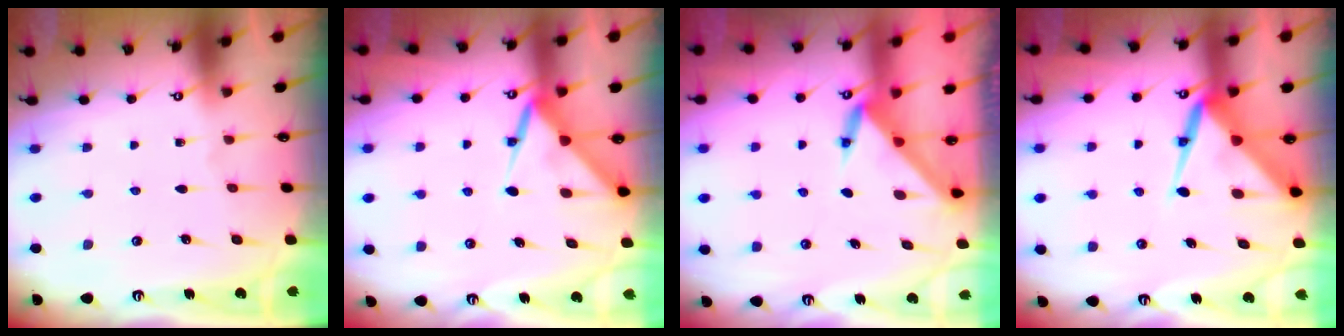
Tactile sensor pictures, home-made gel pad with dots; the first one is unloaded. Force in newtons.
{"total": 7.3, "press": 7.3, "slide": 0.7}
{"total": 3.3, "press": 3.3, "slide": 0.2}
{"total": 10.1, "press": 10.0, "slide": 1.0}